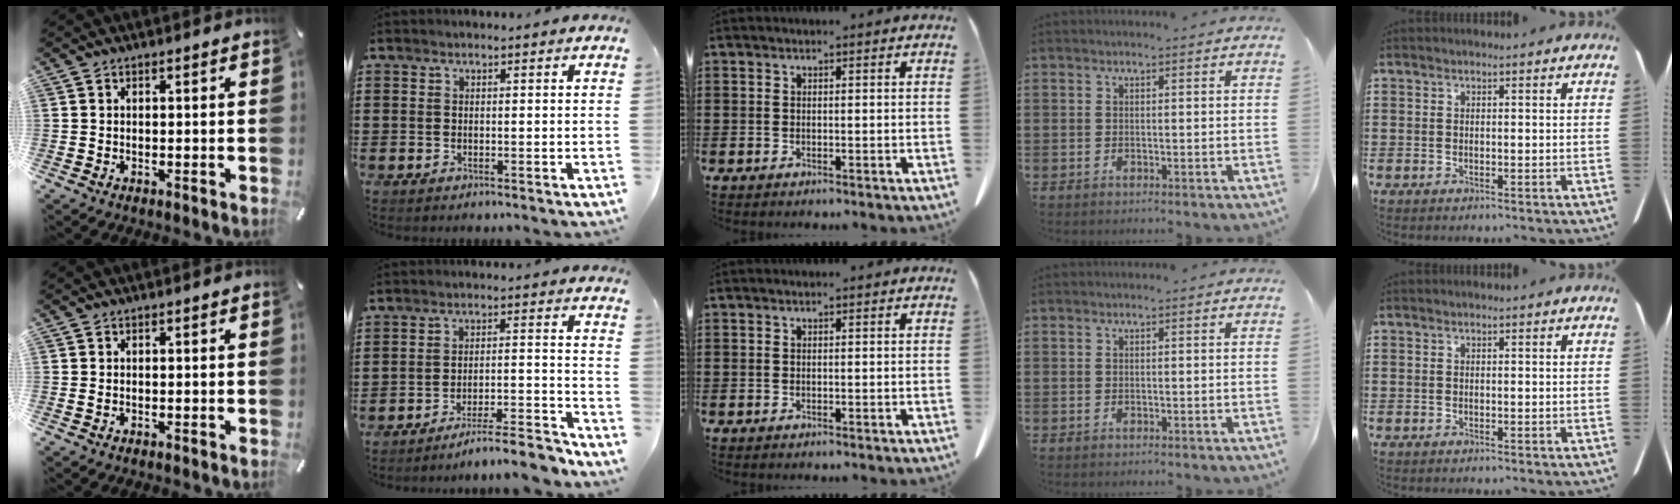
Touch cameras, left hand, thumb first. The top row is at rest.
{"thumb": {"total": 0.8, "force": [-0.1, 0.5, 0.5], "torque": [-0.010, 0.001, -0.003]}, "index": {"total": 6.5, "force": [-6.0, -0.1, 2.4], "torque": [-0.033, 0.001, -0.112]}}